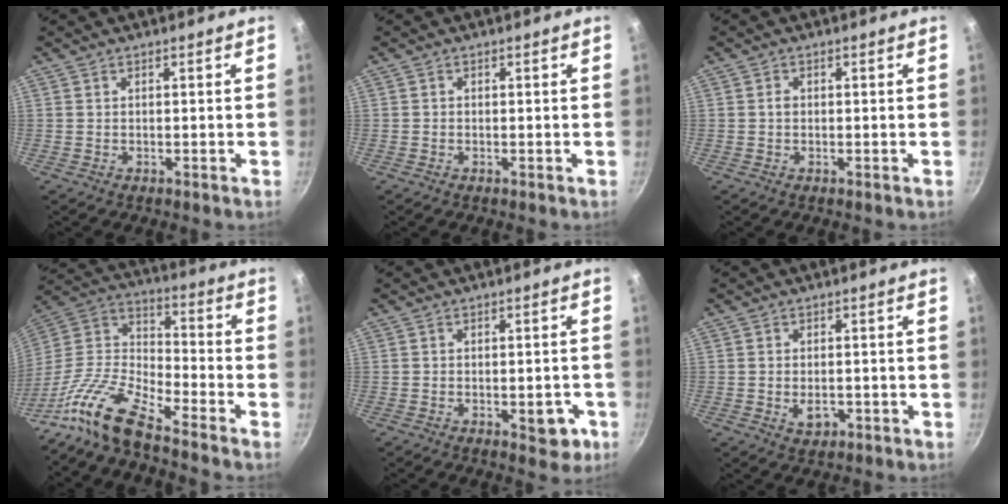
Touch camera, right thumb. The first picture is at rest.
{"total": 0.0}
{"total": 0.9, "force": [0.0, 0.7, 0.5], "torque": [-0.008, 0.005, -0.001]}
{"total": 14.4, "force": [-11.1, 4.2, 8.2], "torque": [-0.158, 0.084, -0.241]}
{"total": 5.2, "force": [-1.8, 2.7, 4.0], "torque": [-0.022, 0.013, -0.017]}
{"total": 3.3, "force": [-0.9, 2.2, 2.3], "torque": [-0.030, 0.002, -0.007]}